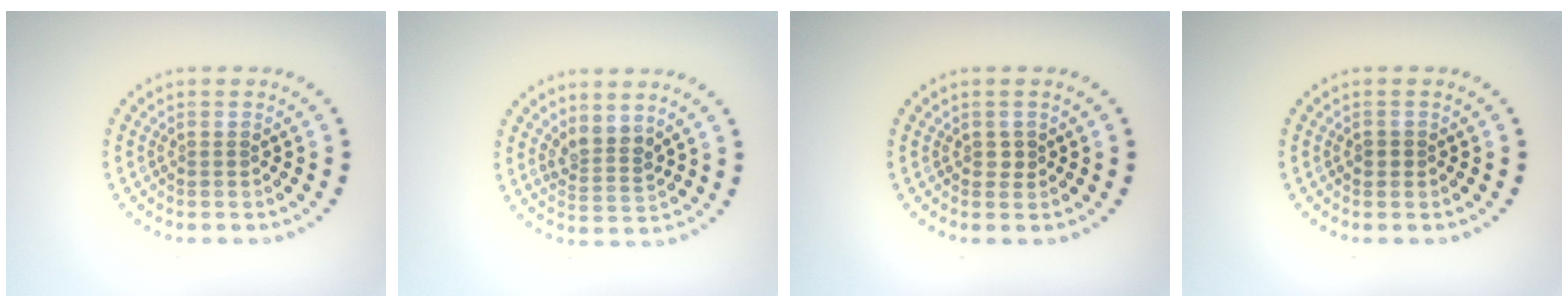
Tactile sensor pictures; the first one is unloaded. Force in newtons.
{"total": 2.4, "press": 1.9, "slide": 1.5}
{"total": 0.7, "press": 0.7, "slide": 0.3}
{"total": 0.8, "press": 0.7, "slide": 0.1}